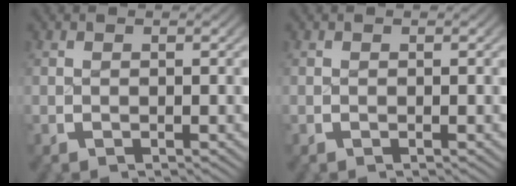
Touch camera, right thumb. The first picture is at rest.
{"total": 0.0}